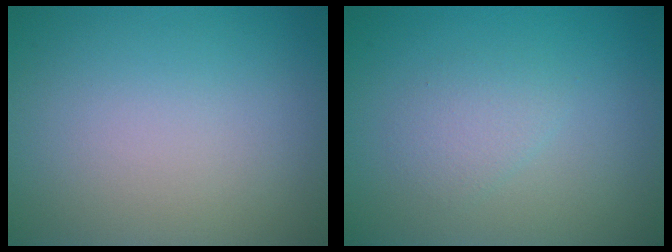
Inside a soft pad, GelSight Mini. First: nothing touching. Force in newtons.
{"total": 1.6, "press": 1.6, "slide": 0.1}